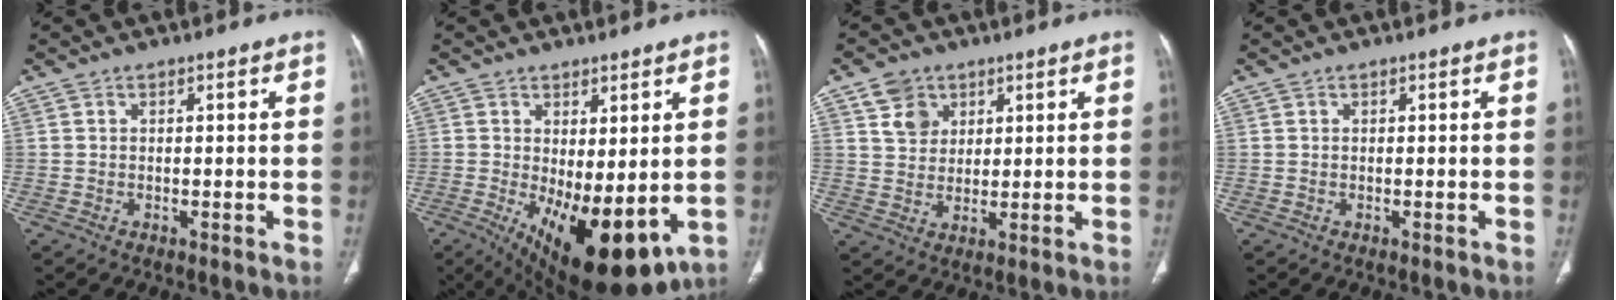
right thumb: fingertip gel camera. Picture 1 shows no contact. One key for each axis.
{"total": 15.0, "fx": -2.9, "fy": 6.2, "fz": 13.3, "tx": -0.203, "ty": -0.027, "tz": -0.020}
{"total": 6.0, "fx": 3.2, "fy": 4.7, "fz": 2.1, "tx": -0.017, "ty": -0.017, "tz": 0.061}
{"total": 0.0}